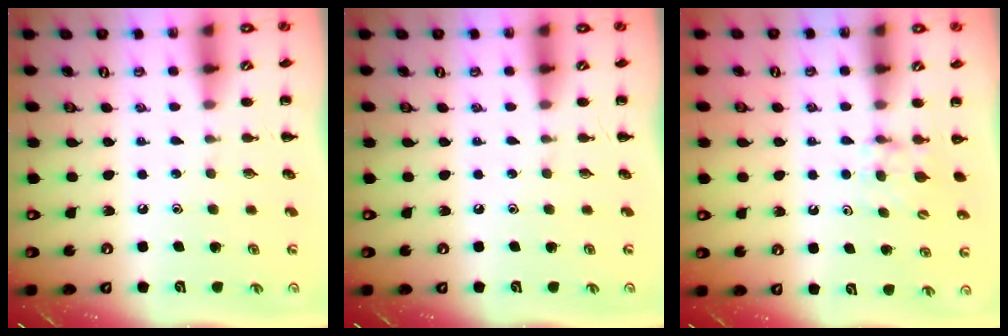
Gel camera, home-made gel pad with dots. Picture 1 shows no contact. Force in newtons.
{"total": 0.0}
{"total": 5.1, "press": 4.8, "slide": 1.6}